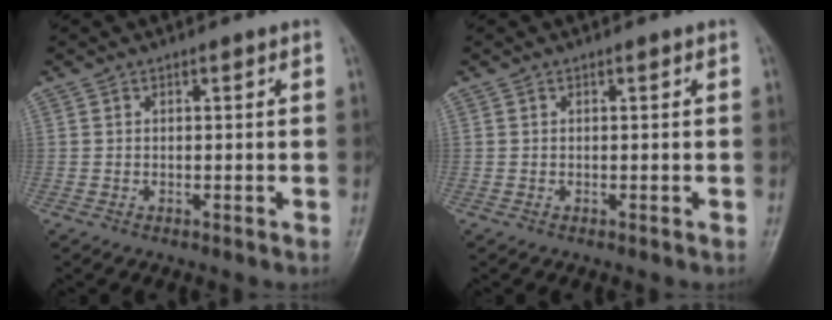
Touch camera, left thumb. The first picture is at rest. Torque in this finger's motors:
{"motor_torque": [-0.05, 0.02, -0.04, 0.01, 0.00]}